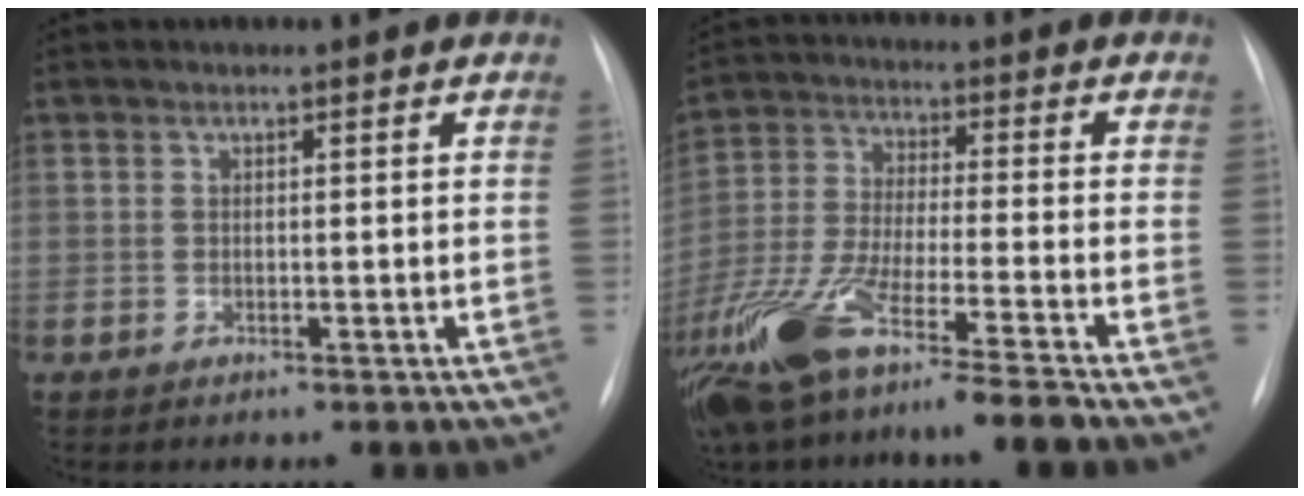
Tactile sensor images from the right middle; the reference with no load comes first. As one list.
[{"total": 15.8, "force": [-11.4, 0.0, 10.9], "torque": [-0.229, -0.048, -0.207]}]